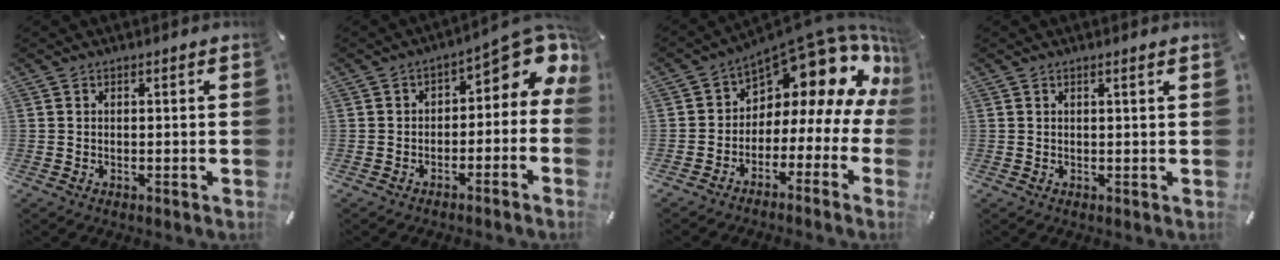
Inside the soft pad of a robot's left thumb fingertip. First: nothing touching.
{"total": 7.3, "force": [2.4, 4.2, 5.4], "torque": [-0.057, -0.027, 0.037]}
{"total": 13.8, "force": [9.1, 6.7, 7.9], "torque": [-0.115, -0.082, 0.146]}
{"total": 0.8, "force": [0.6, -0.1, 0.6], "torque": [-0.011, -0.002, 0.010]}